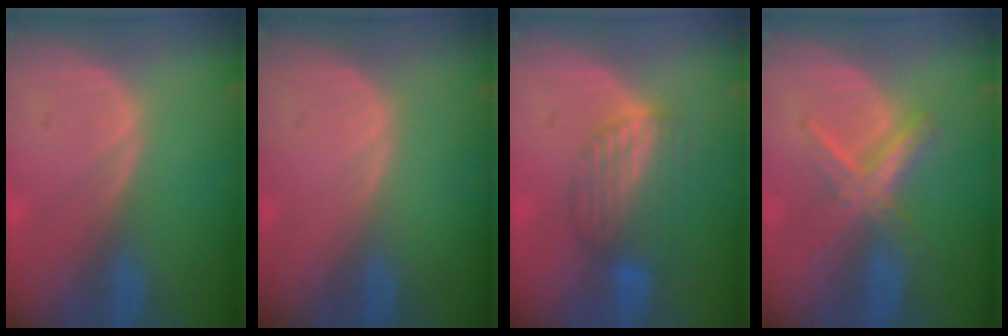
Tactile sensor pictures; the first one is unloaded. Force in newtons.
{"total": 0.0}
{"total": 6.6, "press": 6.3, "slide": 2.0}
{"total": 5.4, "press": 5.4, "slide": 0.7}